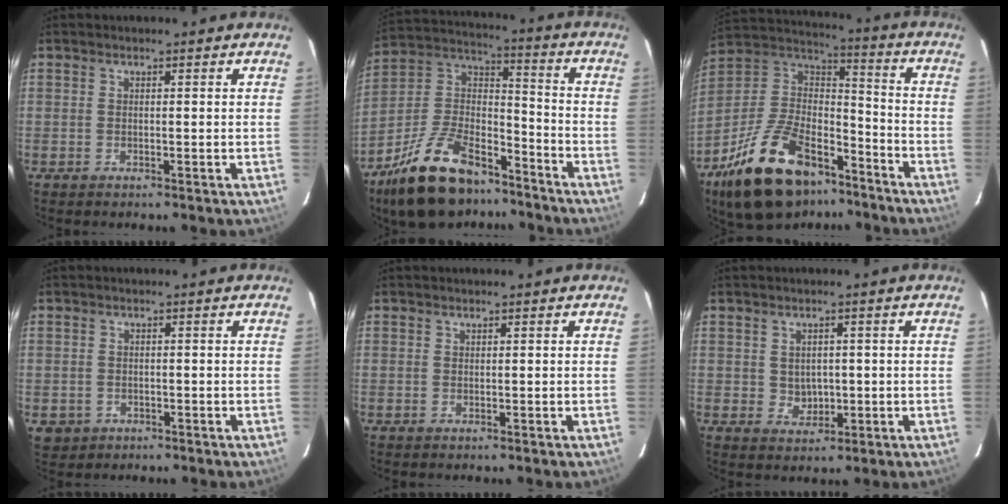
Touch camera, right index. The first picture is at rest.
{"total": 21.1, "force": [-14.6, 9.7, 11.8], "torque": [-0.242, 0.020, -0.245]}
{"total": 25.4, "force": [-16.8, 12.1, 14.8], "torque": [-0.298, 0.009, -0.269]}
{"total": 3.5, "force": [-0.9, 3.2, 1.0], "torque": [-0.027, 0.001, -0.003]}
{"total": 0.0}
{"total": 3.2, "force": [0.2, 3.0, 1.3], "torque": [-0.022, 0.004, 0.012]}